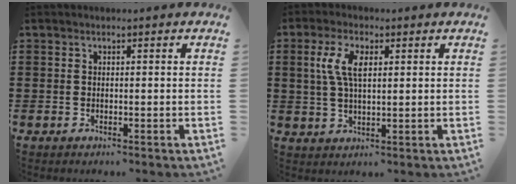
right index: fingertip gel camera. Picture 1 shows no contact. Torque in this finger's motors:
{"motor_torque": [0.75, -0.37, 0.43, 0.15]}